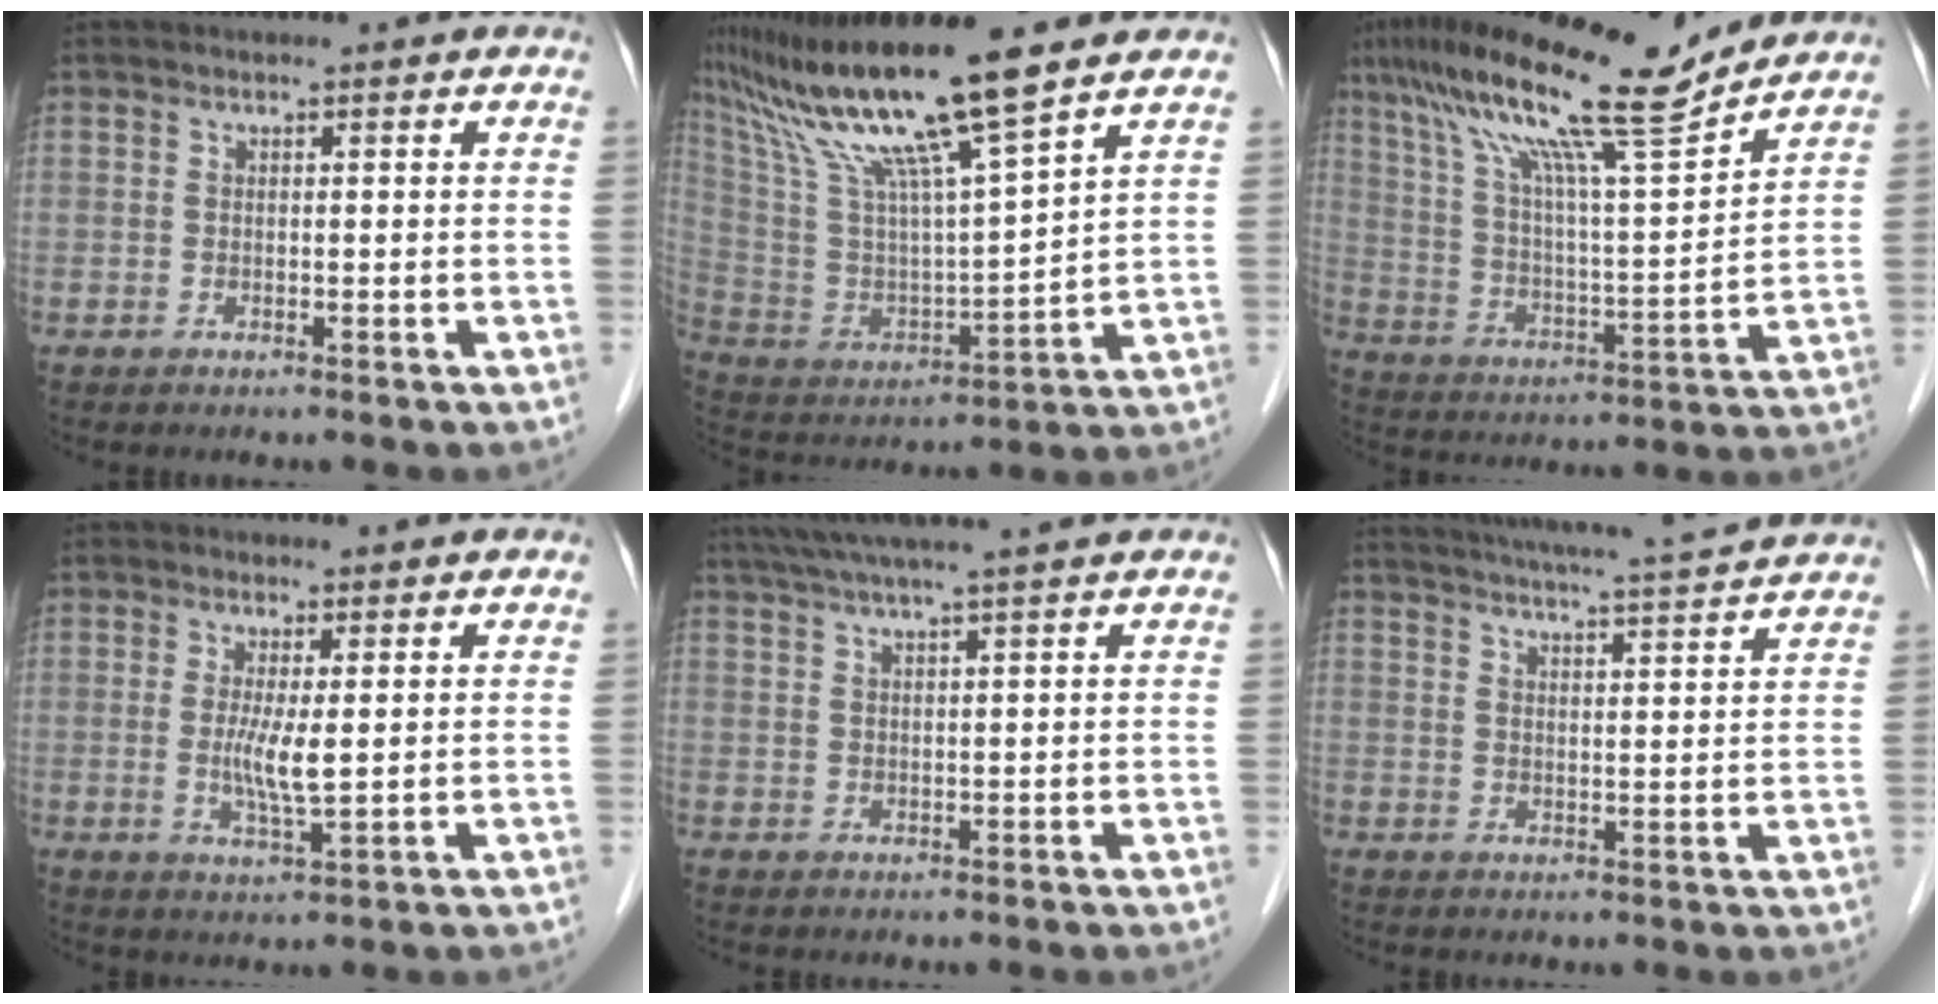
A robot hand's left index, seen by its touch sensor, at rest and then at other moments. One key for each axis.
{"total": 18.0, "fx": 13.4, "fy": -1.0, "fz": 12.0, "tx": -0.223, "ty": 0.001, "tz": 0.249}
{"total": 18.1, "fx": 14.1, "fy": 0.1, "fz": 11.3, "tx": -0.200, "ty": 0.017, "tz": 0.238}
{"total": 4.4, "fx": 0.3, "fy": 0.4, "fz": 4.4, "tx": -0.089, "ty": -0.010, "tz": 0.008}
{"total": 9.2, "fx": 7.6, "fy": -1.1, "fz": 5.0, "tx": -0.078, "ty": 0.030, "tz": 0.107}
{"total": 13.4, "fx": 12.4, "fy": -1.1, "fz": 5.0, "tx": -0.091, "ty": -0.003, "tz": 0.162}